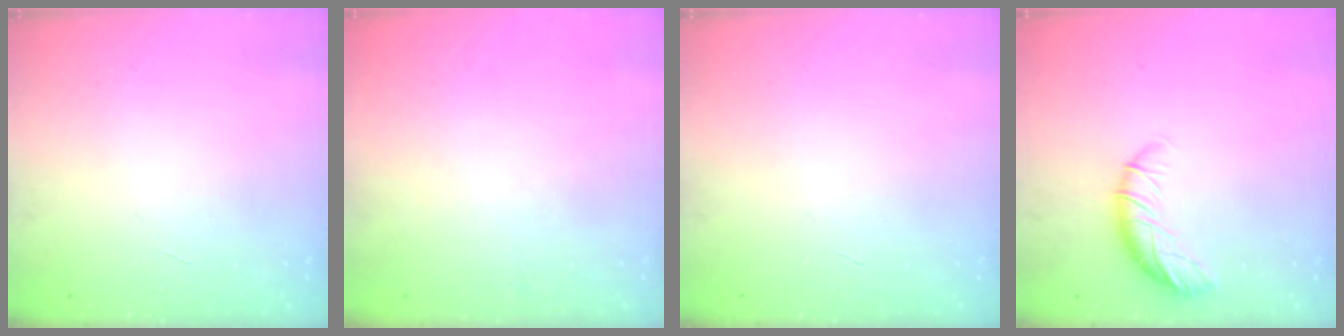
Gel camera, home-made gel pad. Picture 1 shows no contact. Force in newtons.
{"total": 0.0}
{"total": 0.0}
{"total": 9.1, "press": 9.0, "slide": 1.2}